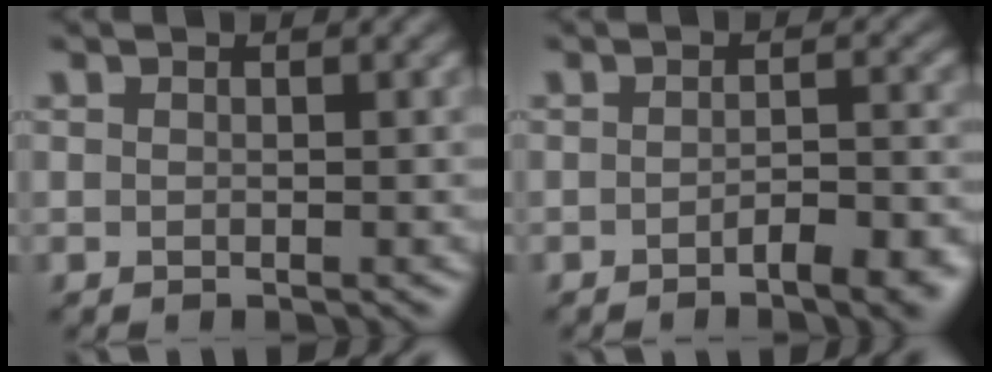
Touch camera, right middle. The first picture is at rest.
{"total": 5.0, "force": [-2.5, 1.5, 4.1], "torque": [-0.054, 0.001, -0.031]}